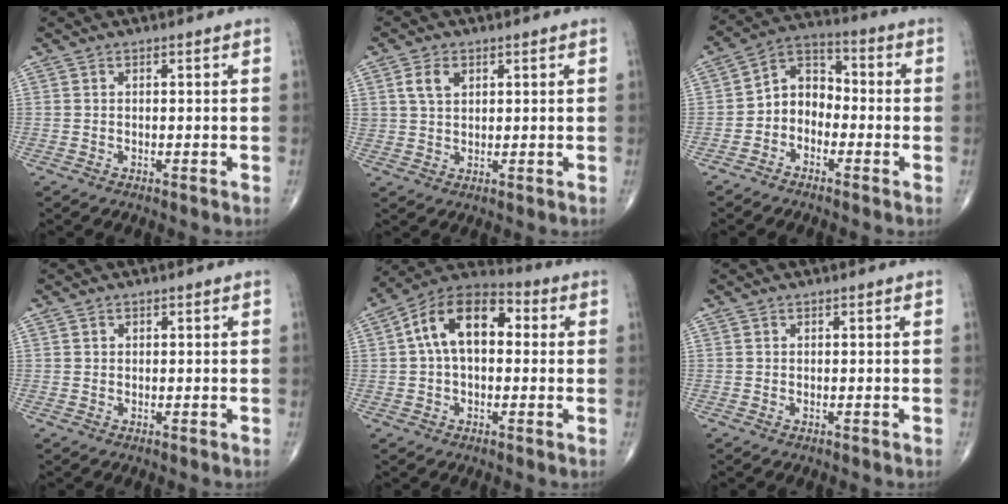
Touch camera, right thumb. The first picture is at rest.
{"total": 4.1, "force": [1.8, 2.8, 2.4], "torque": [-0.036, -0.004, 0.035]}
{"total": 7.5, "force": [-2.2, 5.8, 4.2], "torque": [-0.041, 0.038, -0.061]}
{"total": 0.5, "force": [0.2, 0.5, 0.1], "torque": [0.002, 0.000, 0.003]}
{"total": 13.8, "force": [2.1, 8.2, 10.9], "torque": [-0.172, 0.039, 0.023]}
{"total": 0.0}